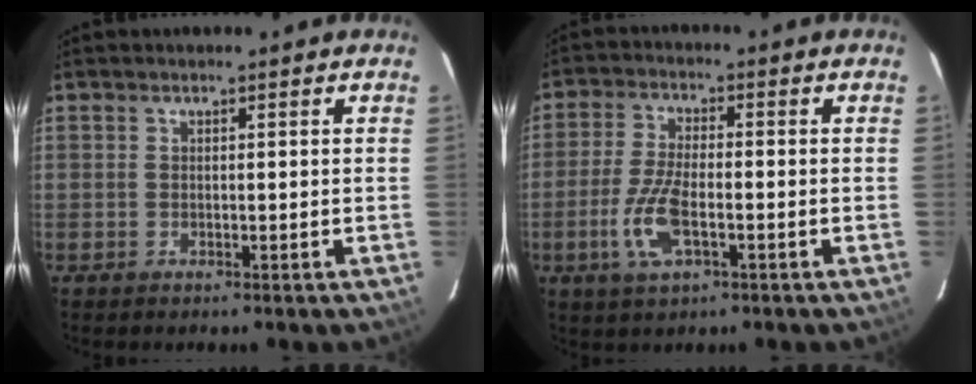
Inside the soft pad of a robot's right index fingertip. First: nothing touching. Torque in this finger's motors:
{"motor_torque": [0.33, 0.00, 0.14, 0.05]}